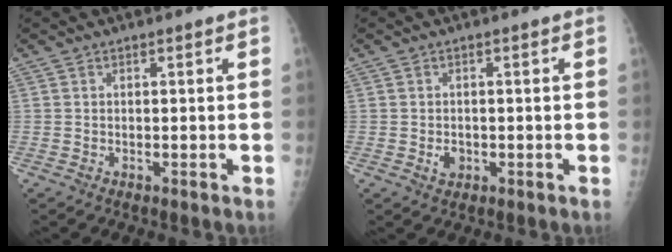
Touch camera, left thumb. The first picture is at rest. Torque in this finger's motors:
{"motor_torque": [0.11, 1.01, 0.48, 0.28, 0.03]}